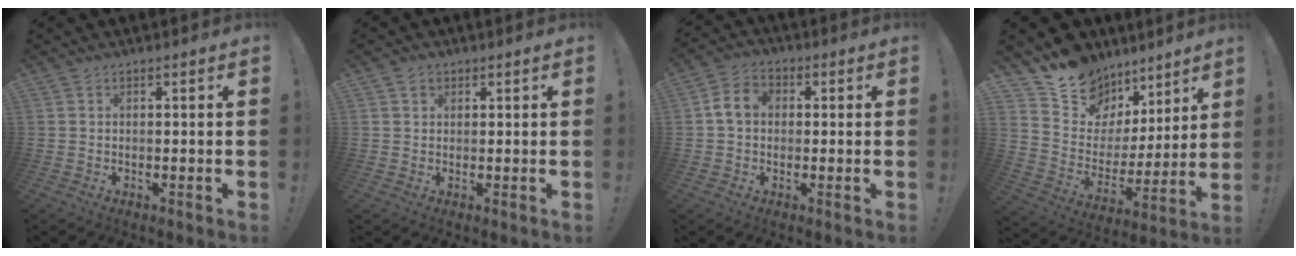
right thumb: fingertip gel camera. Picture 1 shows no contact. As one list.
[{"total": 1.8, "force": [1.1, 1.4, 0.5], "torque": [0.002, -0.002, 0.017]}, {"total": 7.3, "force": [0.6, 5.5, 4.7], "torque": [-0.077, 0.020, 0.015]}, {"total": 13.0, "force": [10.5, 7.5, 1.3], "torque": [-0.038, -0.095, 0.202]}]